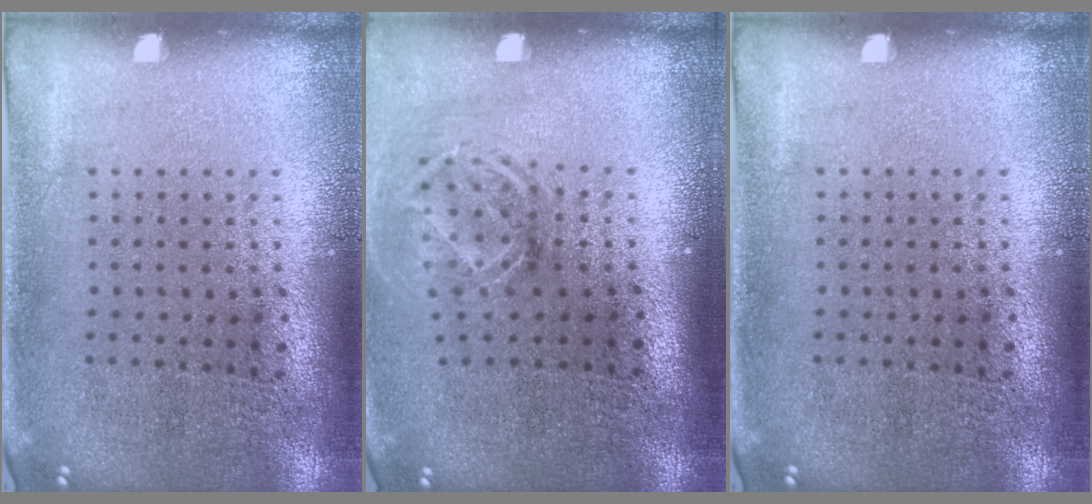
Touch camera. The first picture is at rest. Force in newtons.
{"total": 1.8, "press": 1.3, "slide": 1.3}
{"total": 0.0}